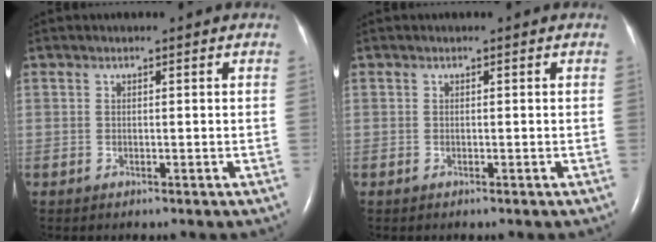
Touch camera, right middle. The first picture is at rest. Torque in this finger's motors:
{"motor_torque": [0.04, 0.03, -0.03, -0.06]}